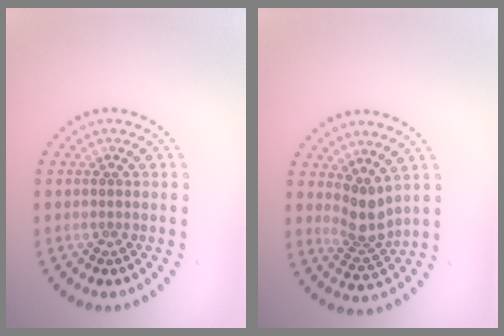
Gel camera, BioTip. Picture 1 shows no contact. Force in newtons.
{"total": 2.8, "press": 2.1, "slide": 1.9}